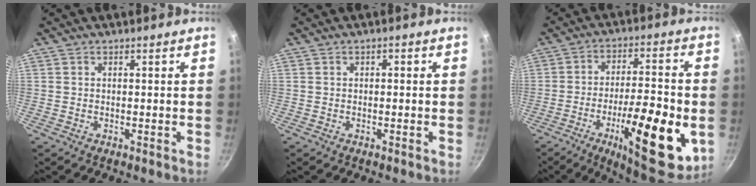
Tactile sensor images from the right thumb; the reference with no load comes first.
{"total": 0.7, "force": [0.1, 0.4, 0.6], "torque": [-0.006, 0.006, 0.001]}
{"total": 21.4, "force": [-6.3, 6.7, 19.3], "torque": [-0.261, 0.016, -0.093]}